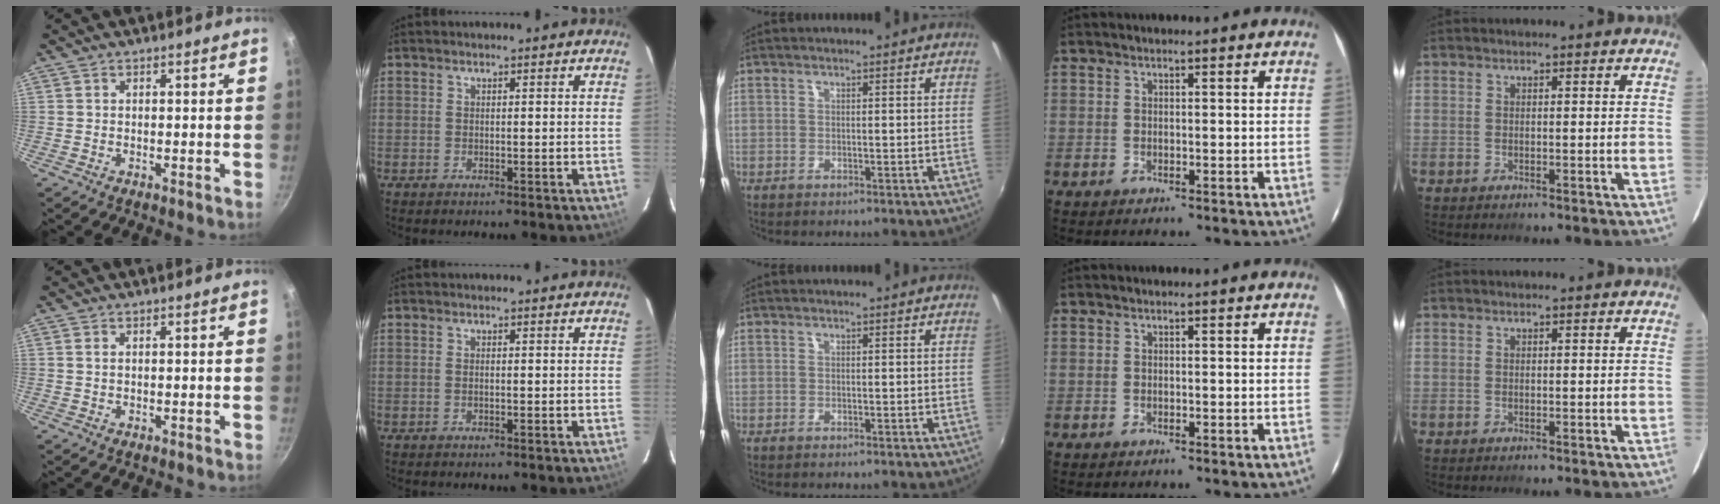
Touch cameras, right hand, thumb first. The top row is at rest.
{"thumb": {"total": 0.6, "force": [0.2, 0.4, 0.5], "torque": [-0.009, 0.001, 0.003]}, "index": {"total": 0.6, "force": [-0.1, 0.2, 0.5], "torque": [-0.012, 0.001, -0.003]}}